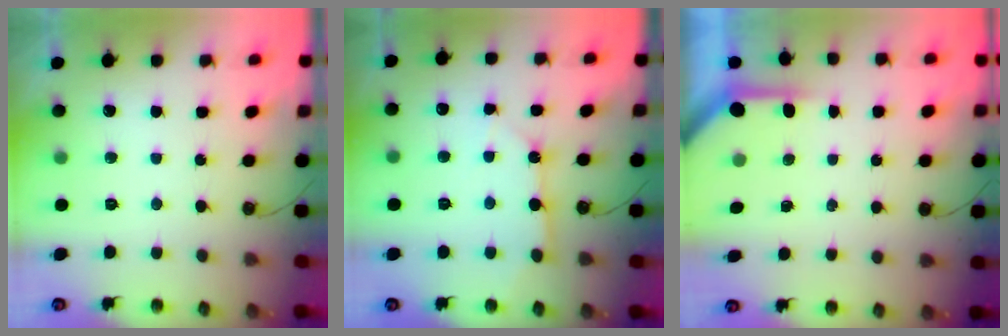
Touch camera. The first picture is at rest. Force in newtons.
{"total": 6.1, "press": 6.0, "slide": 0.6}
{"total": 3.3, "press": 3.3, "slide": 0.3}